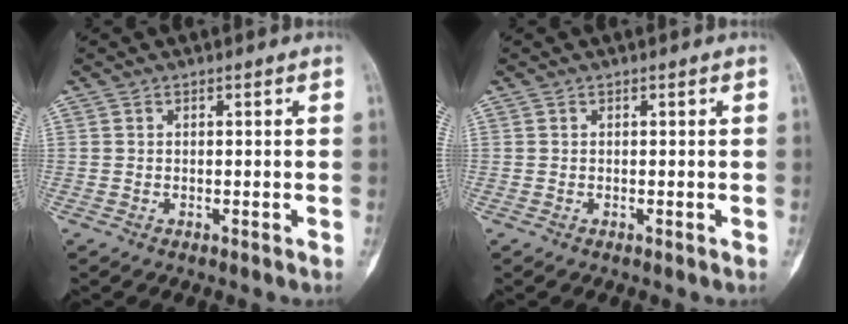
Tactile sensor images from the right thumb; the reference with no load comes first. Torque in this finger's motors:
{"motor_torque": [0.00, 0.00, 0.08, -0.08, 0.11]}